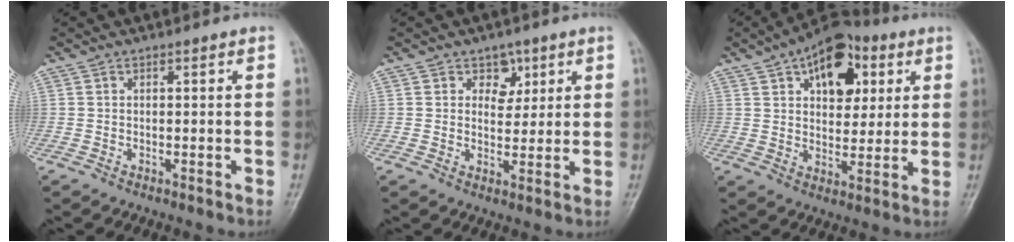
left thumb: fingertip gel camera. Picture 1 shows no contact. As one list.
[{"total": 4.6, "force": [2.1, 3.5, 2.0], "torque": [0.005, -0.009, 0.030]}, {"total": 14.9, "force": [6.0, 8.9, 10.3], "torque": [-0.106, -0.005, 0.091]}]